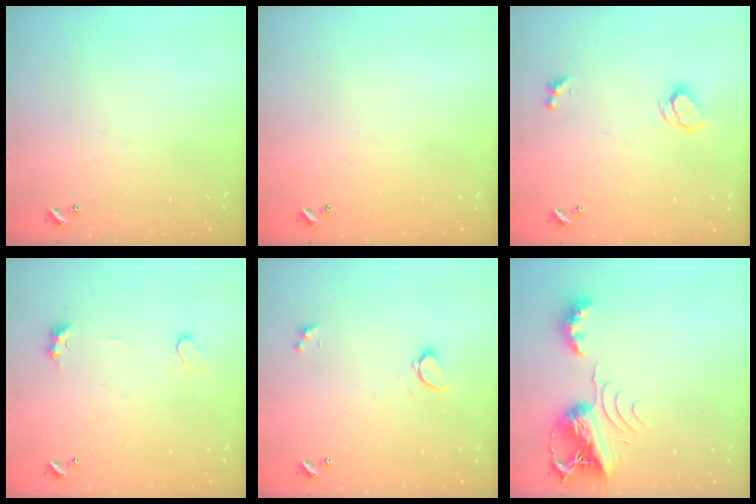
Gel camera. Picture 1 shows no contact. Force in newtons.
{"total": 2.9, "press": 2.9, "slide": 0.1}
{"total": 1.9, "press": 1.8, "slide": 0.3}
{"total": 2.7, "press": 2.6, "slide": 0.8}
{"total": 1.0, "press": 0.9, "slide": 0.4}
{"total": 8.6, "press": 8.5, "slide": 1.1}